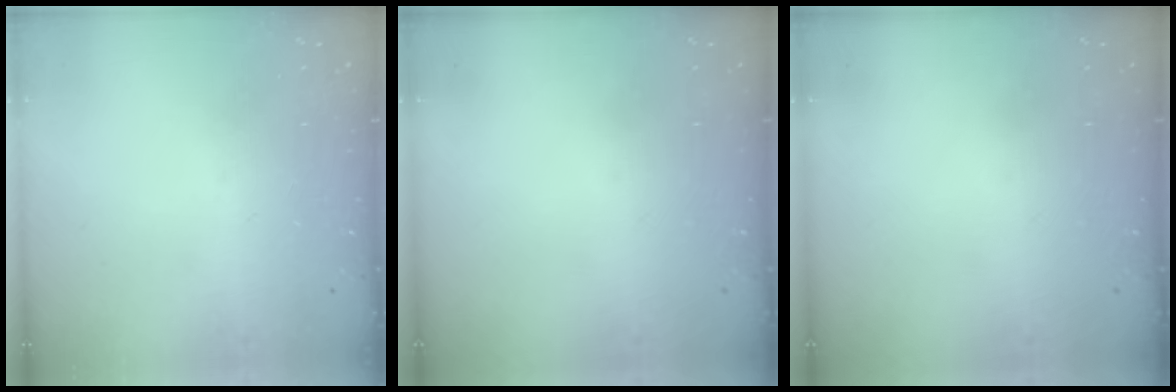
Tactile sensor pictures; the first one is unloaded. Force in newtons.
{"total": 0.0}
{"total": 0.0}